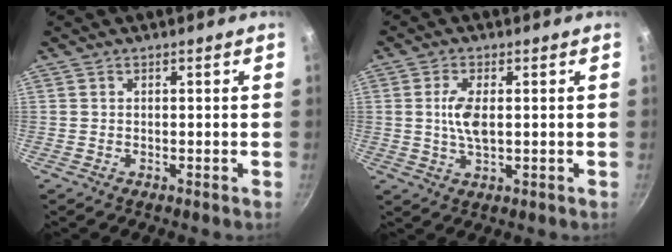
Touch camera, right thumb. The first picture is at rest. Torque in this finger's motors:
{"motor_torque": [0.36, 0.82, 0.70, -0.13, 0.05]}